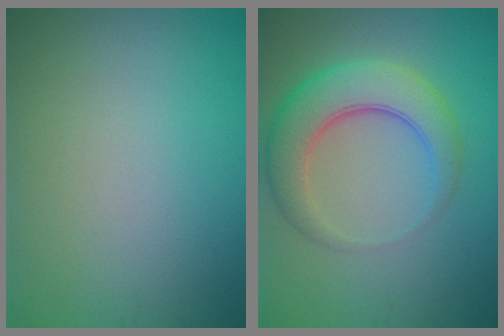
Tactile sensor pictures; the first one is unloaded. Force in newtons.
{"total": 6.1, "press": 6.1, "slide": 0.2}